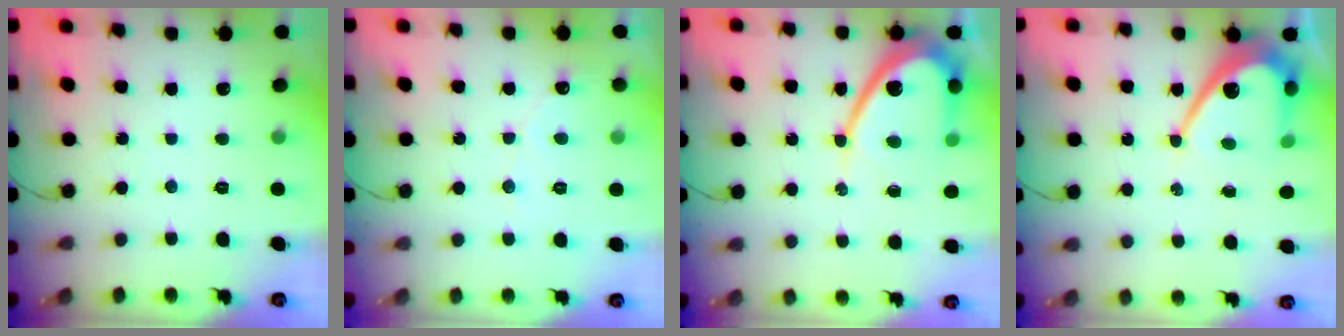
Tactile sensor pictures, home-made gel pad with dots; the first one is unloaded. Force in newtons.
{"total": 3.0, "press": 3.0, "slide": 0.1}
{"total": 13.2, "press": 13.2, "slide": 1.1}
{"total": 10.8, "press": 10.8, "slide": 1.0}